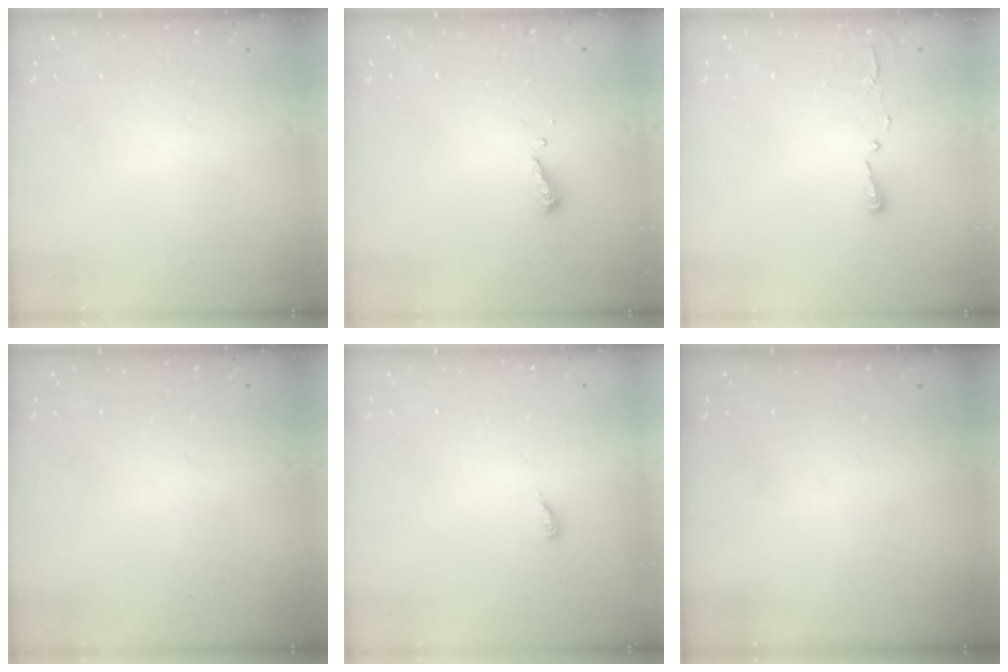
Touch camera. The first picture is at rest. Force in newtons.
{"total": 4.2, "press": 4.2, "slide": 0.3}
{"total": 2.7, "press": 2.7, "slide": 0.4}
{"total": 0.0}
{"total": 2.9, "press": 2.9, "slide": 0.2}
{"total": 0.0}